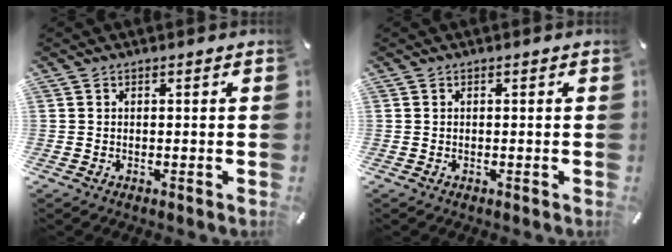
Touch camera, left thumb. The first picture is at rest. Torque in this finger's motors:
{"motor_torque": [0.01, 0.02, -0.06, 0.05, 0.00]}